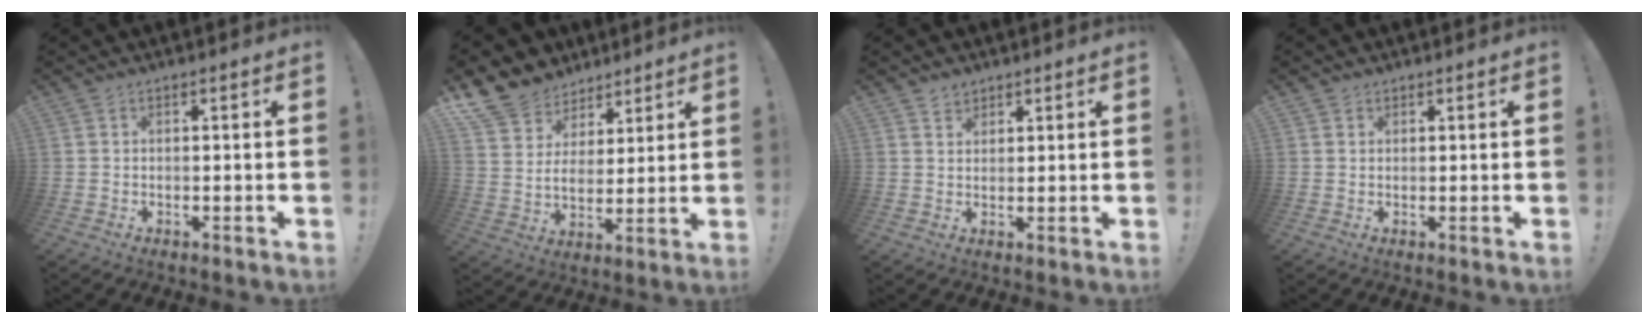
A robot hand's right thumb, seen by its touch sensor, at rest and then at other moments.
{"total": 11.5, "force": [8.0, 7.9, 2.4], "torque": [-0.051, -0.058, 0.160]}
{"total": 2.7, "force": [2.2, 1.6, 0.2], "torque": [0.003, -0.013, 0.041]}
{"total": 1.3, "force": [1.0, 0.8, 0.1], "torque": [0.002, -0.005, 0.018]}